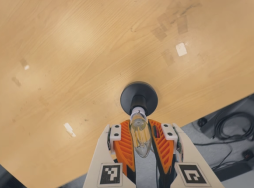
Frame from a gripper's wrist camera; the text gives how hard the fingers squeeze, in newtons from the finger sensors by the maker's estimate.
{"total": 19.5, "left": 20.0, "right": 19.0}